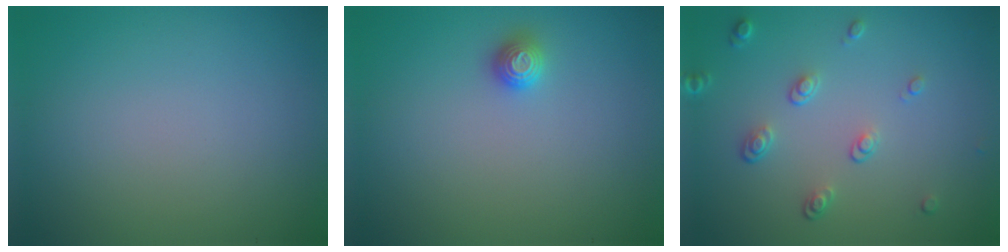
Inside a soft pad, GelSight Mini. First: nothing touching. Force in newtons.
{"total": 1.1, "press": 1.1, "slide": 0.2}
{"total": 2.2, "press": 1.4, "slide": 1.7}